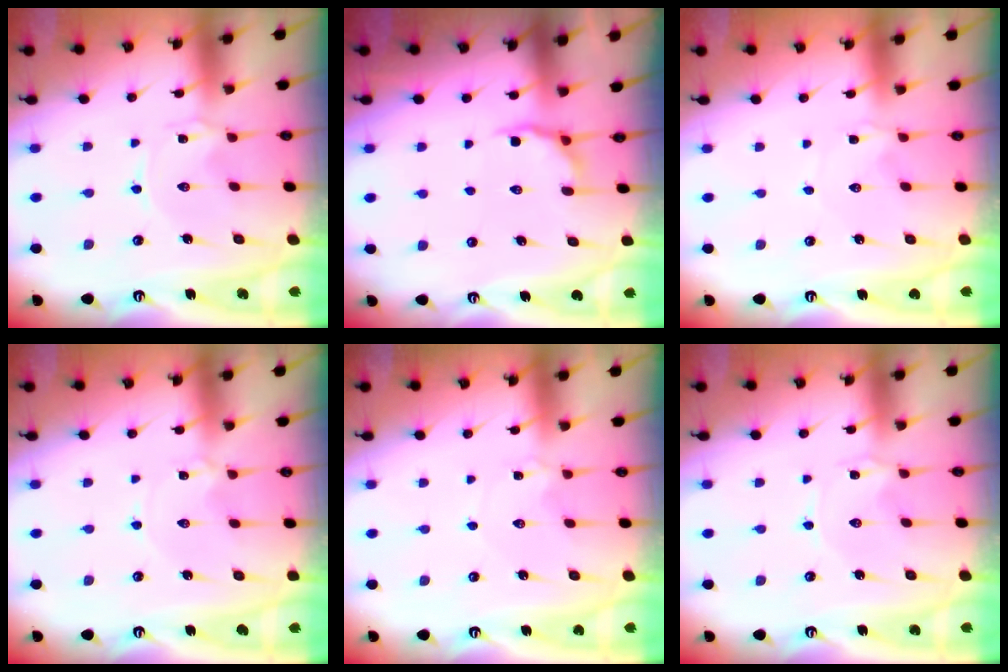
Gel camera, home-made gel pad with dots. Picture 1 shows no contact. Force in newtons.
{"total": 3.6, "press": 2.9, "slide": 2.2}
{"total": 1.5, "press": 1.4, "slide": 0.2}
{"total": 1.1, "press": 1.0, "slide": 0.1}
{"total": 2.9, "press": 2.9, "slide": 0.5}
{"total": 1.4, "press": 1.4, "slide": 0.2}